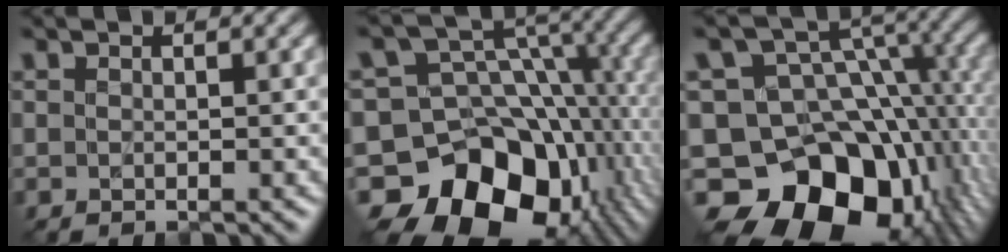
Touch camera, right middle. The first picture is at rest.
{"total": 17.2, "force": [-7.9, 12.4, 9.0], "torque": [-0.159, 0.000, -0.127]}
{"total": 16.5, "force": [-7.1, 11.2, 9.9], "torque": [-0.158, -0.005, -0.118]}